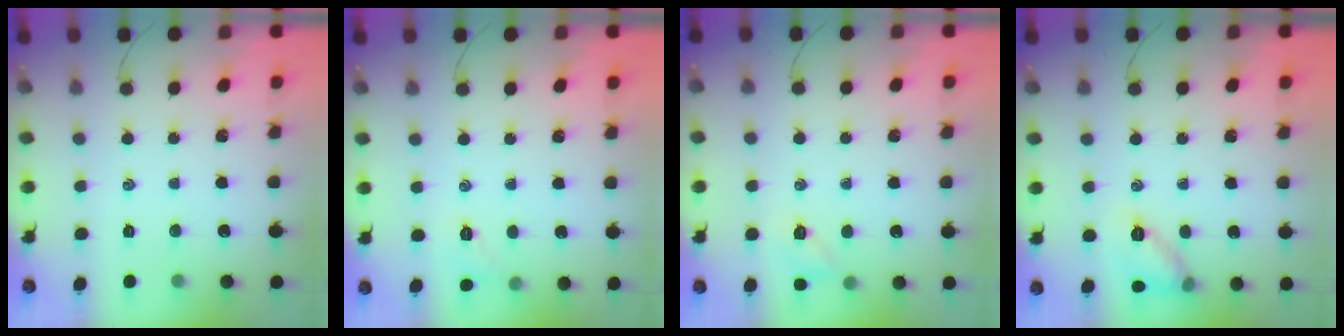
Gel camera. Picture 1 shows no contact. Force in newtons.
{"total": 5.0, "press": 4.8, "slide": 1.5}
{"total": 5.8, "press": 5.6, "slide": 1.4}
{"total": 9.3, "press": 9.2, "slide": 1.2}